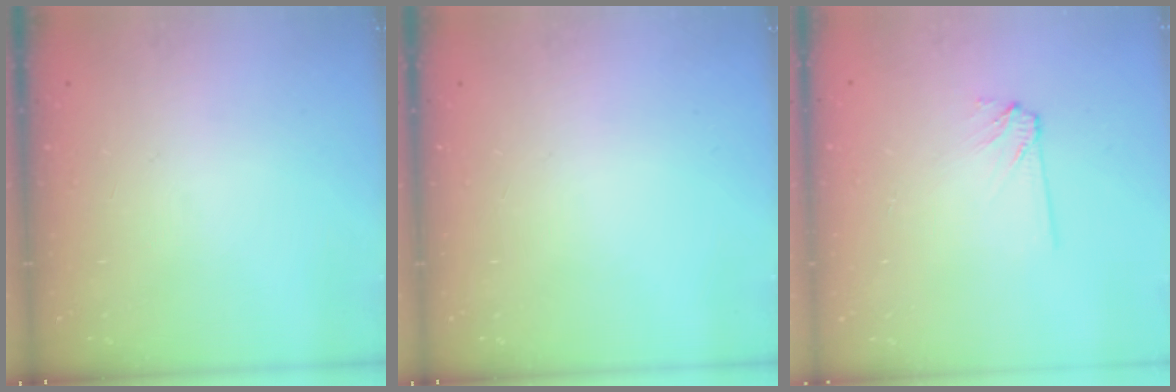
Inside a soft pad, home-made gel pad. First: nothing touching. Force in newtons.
{"total": 0.0}
{"total": 4.2, "press": 4.2, "slide": 0.5}